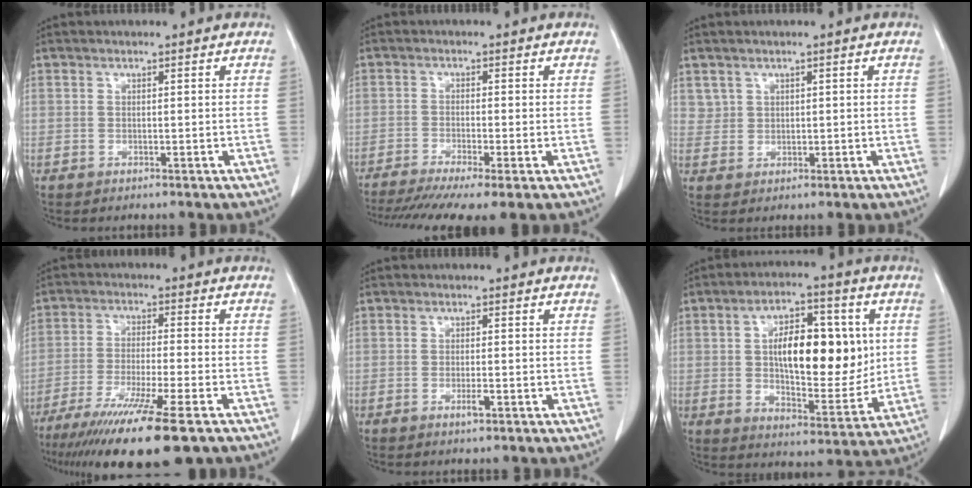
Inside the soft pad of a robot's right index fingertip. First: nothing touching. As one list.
[{"total": 11.1, "force": [-8.2, 0.7, 7.5], "torque": [-0.120, -0.019, -0.131]}, {"total": 1.9, "force": [1.1, 1.6, -0.1], "torque": [0.014, 0.003, 0.018]}, {"total": 15.8, "force": [-10.8, 0.6, 11.5], "torque": [-0.191, -0.049, -0.177]}, {"total": 1.6, "force": [-0.7, 0.2, 1.4], "torque": [-0.029, -0.002, -0.009]}, {"total": 15.0, "force": [2.1, 6.4, 13.5], "torque": [-0.216, 0.015, 0.040]}]